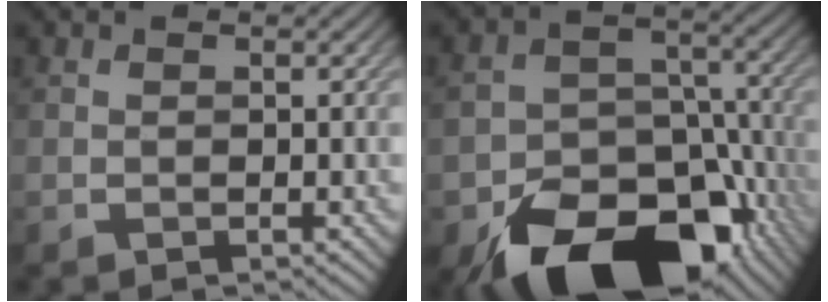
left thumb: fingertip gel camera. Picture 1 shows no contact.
{"total": 18.1, "force": [-11.1, 11.4, 8.8], "torque": [-0.137, -0.047, -0.155]}